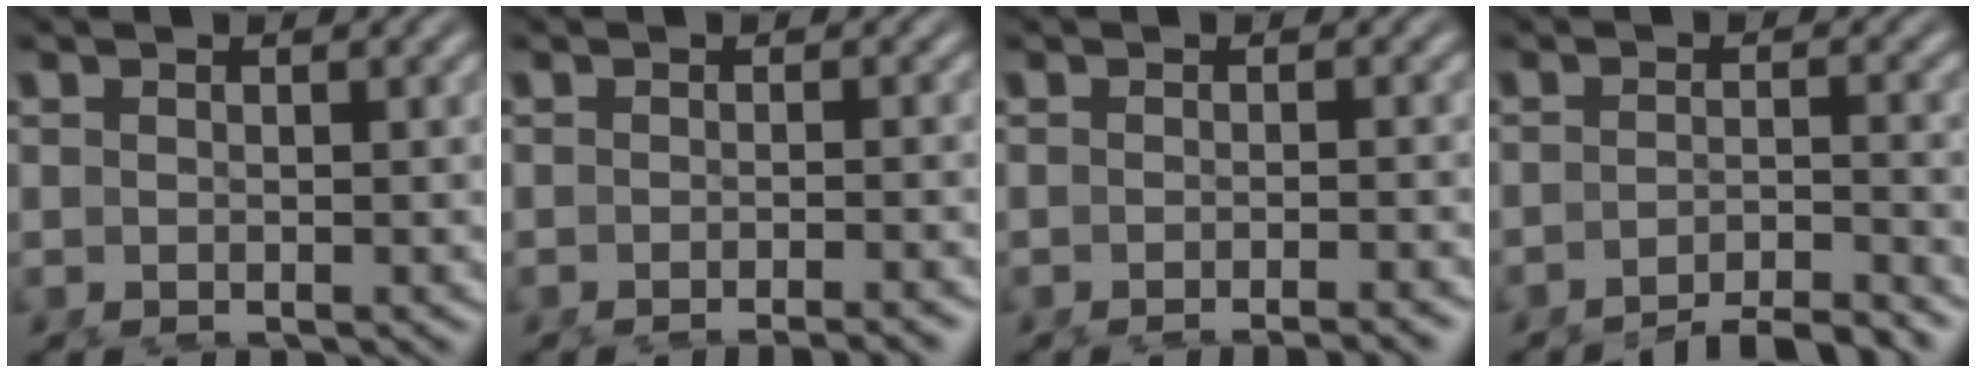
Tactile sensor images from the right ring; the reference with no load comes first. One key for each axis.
{"total": 3.8, "fx": -3.5, "fy": 0.0, "fz": 1.4, "tx": -0.009, "ty": -0.001, "tz": -0.053}
{"total": 3.4, "fx": -3.1, "fy": -0.1, "fz": 1.3, "tx": -0.007, "ty": 0.000, "tz": -0.049}
{"total": 6.0, "fx": -5.6, "fy": 0.6, "fz": 2.0, "tx": -0.017, "ty": -0.011, "tz": -0.087}